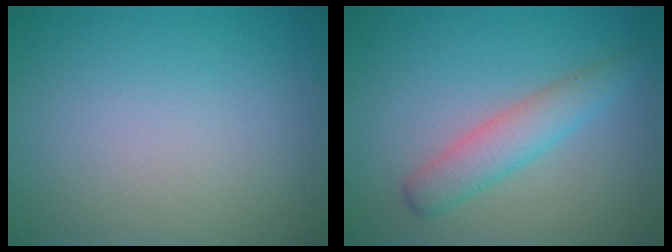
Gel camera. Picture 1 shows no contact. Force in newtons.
{"total": 3.1, "press": 3.1, "slide": 0.0}